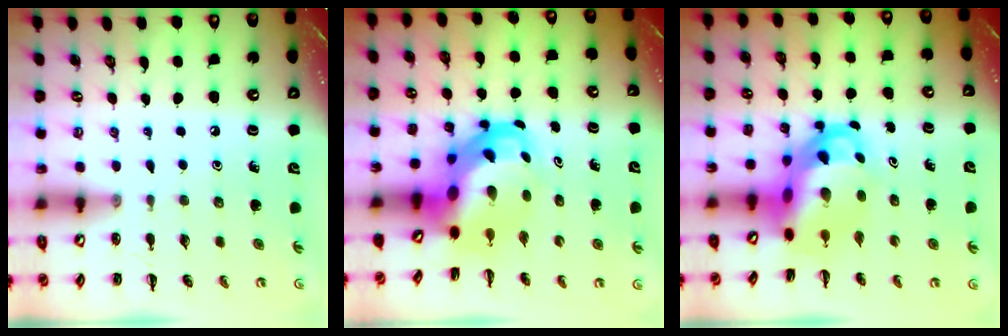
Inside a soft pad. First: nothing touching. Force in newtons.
{"total": 7.7, "press": 7.3, "slide": 2.2}
{"total": 8.0, "press": 7.7, "slide": 2.0}